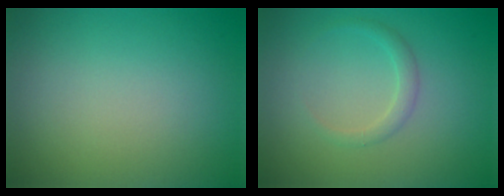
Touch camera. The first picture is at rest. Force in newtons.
{"total": 1.3, "press": 1.3, "slide": 0.0}